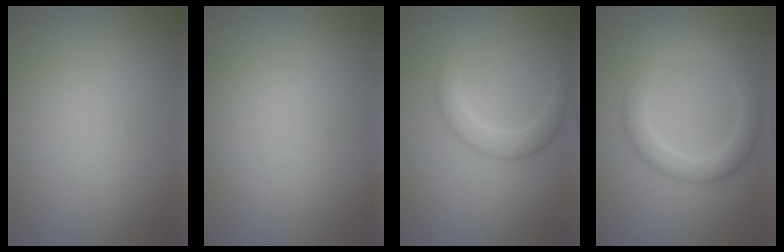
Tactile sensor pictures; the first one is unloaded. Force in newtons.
{"total": 0.0}
{"total": 2.8, "press": 2.8, "slide": 0.0}
{"total": 3.6, "press": 3.6, "slide": 0.1}